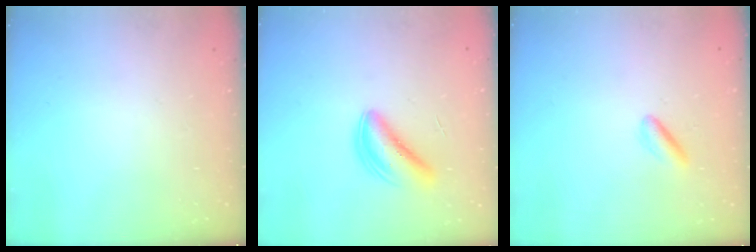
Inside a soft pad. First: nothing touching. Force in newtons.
{"total": 5.8, "press": 5.8, "slide": 0.2}
{"total": 2.9, "press": 2.7, "slide": 1.1}